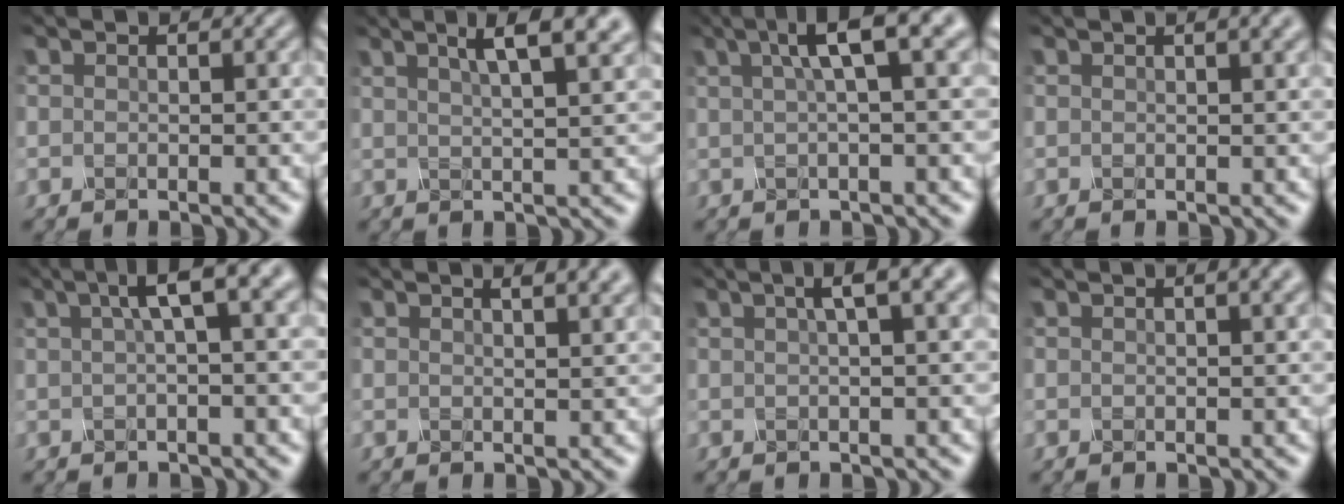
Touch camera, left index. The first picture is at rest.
{"total": 7.3, "force": [3.9, 2.4, 5.7], "torque": [-0.054, 0.033, 0.028]}
{"total": 5.9, "force": [2.3, 1.3, 5.3], "torque": [-0.071, 0.016, 0.029]}
{"total": 3.4, "force": [1.8, 1.2, 2.6], "torque": [-0.020, 0.013, 0.010]}
{"total": 5.0, "force": [1.6, 1.2, 4.5], "torque": [-0.063, 0.017, 0.018]}
{"total": 4.8, "force": [2.8, 2.0, 3.4], "torque": [-0.011, 0.025, 0.004]}
{"total": 4.3, "force": [2.0, 1.0, 3.6], "torque": [-0.046, 0.015, 0.022]}
{"total": 4.0, "force": [2.1, 1.5, 3.0], "torque": [-0.022, 0.017, 0.006]}